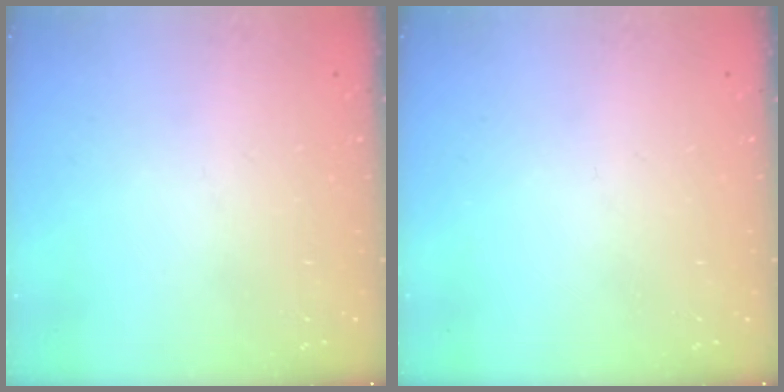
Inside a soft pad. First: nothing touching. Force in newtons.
{"total": 0.0}